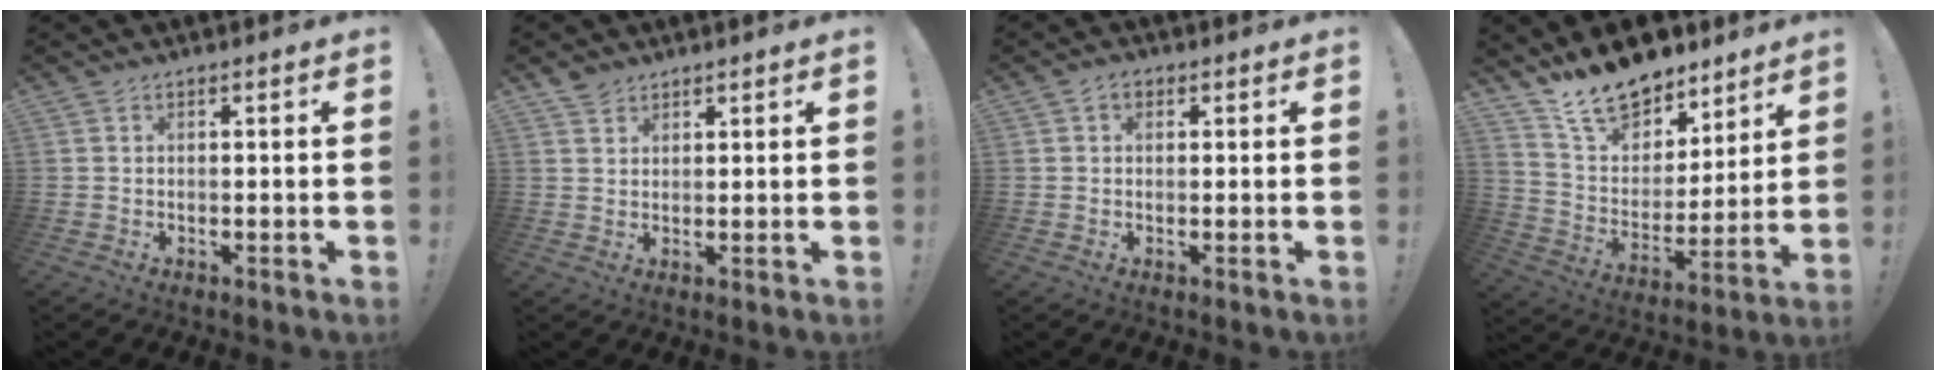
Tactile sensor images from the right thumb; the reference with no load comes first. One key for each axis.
{"total": 3.0, "fx": 2.4, "fy": 1.7, "fz": 0.5, "tx": -0.007, "ty": -0.010, "tz": 0.046}
{"total": 2.5, "fx": 0.9, "fy": 1.8, "fz": 1.4, "tx": -0.019, "ty": 0.000, "tz": 0.014}
{"total": 17.1, "fx": 13.4, "fy": 8.5, "fz": 6.2, "tx": -0.117, "ty": -0.091, "tz": 0.248}